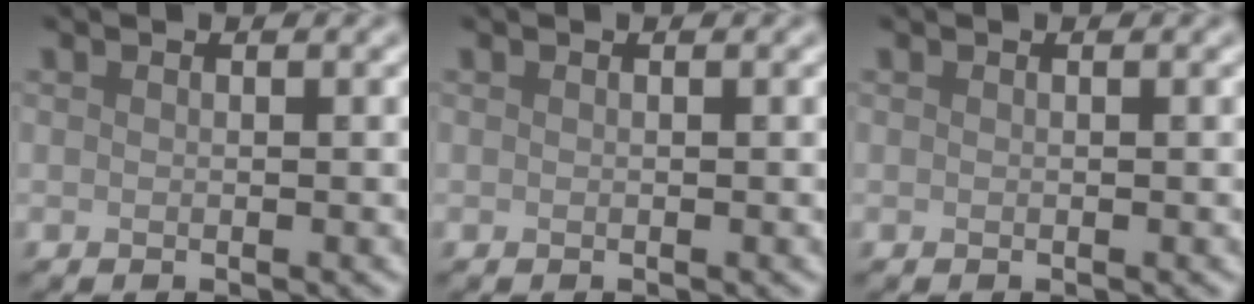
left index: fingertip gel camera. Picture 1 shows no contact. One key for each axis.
{"total": 0.0}
{"total": 0.0}